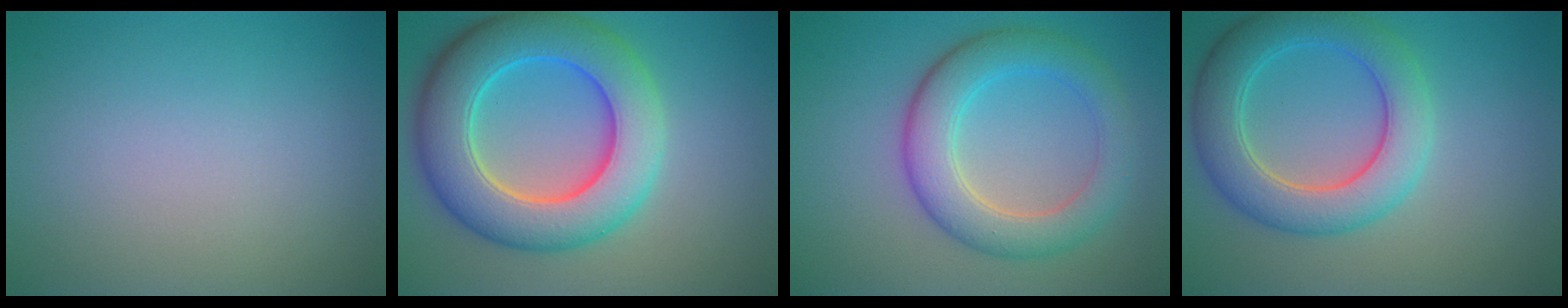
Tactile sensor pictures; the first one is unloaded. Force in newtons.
{"total": 9.9, "press": 9.9, "slide": 0.3}
{"total": 5.7, "press": 5.7, "slide": 0.1}
{"total": 6.3, "press": 6.3, "slide": 0.5}